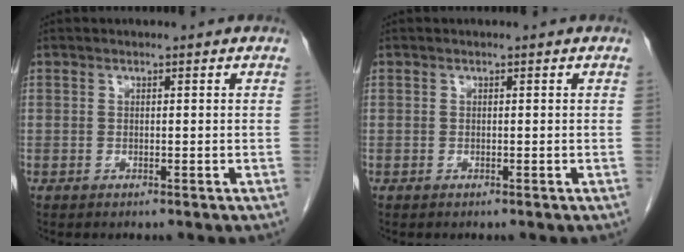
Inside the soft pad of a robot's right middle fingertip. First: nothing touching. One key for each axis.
{"total": 0.0}